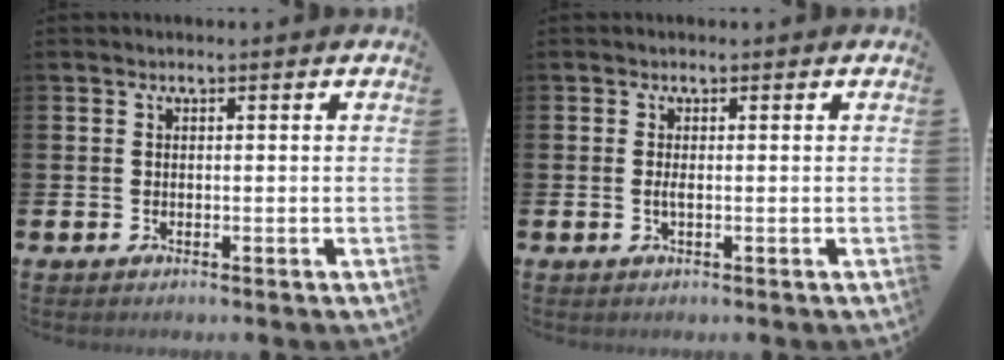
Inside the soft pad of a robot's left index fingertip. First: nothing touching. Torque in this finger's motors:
{"motor_torque": [0.27, -0.16, -0.02, 0.06]}